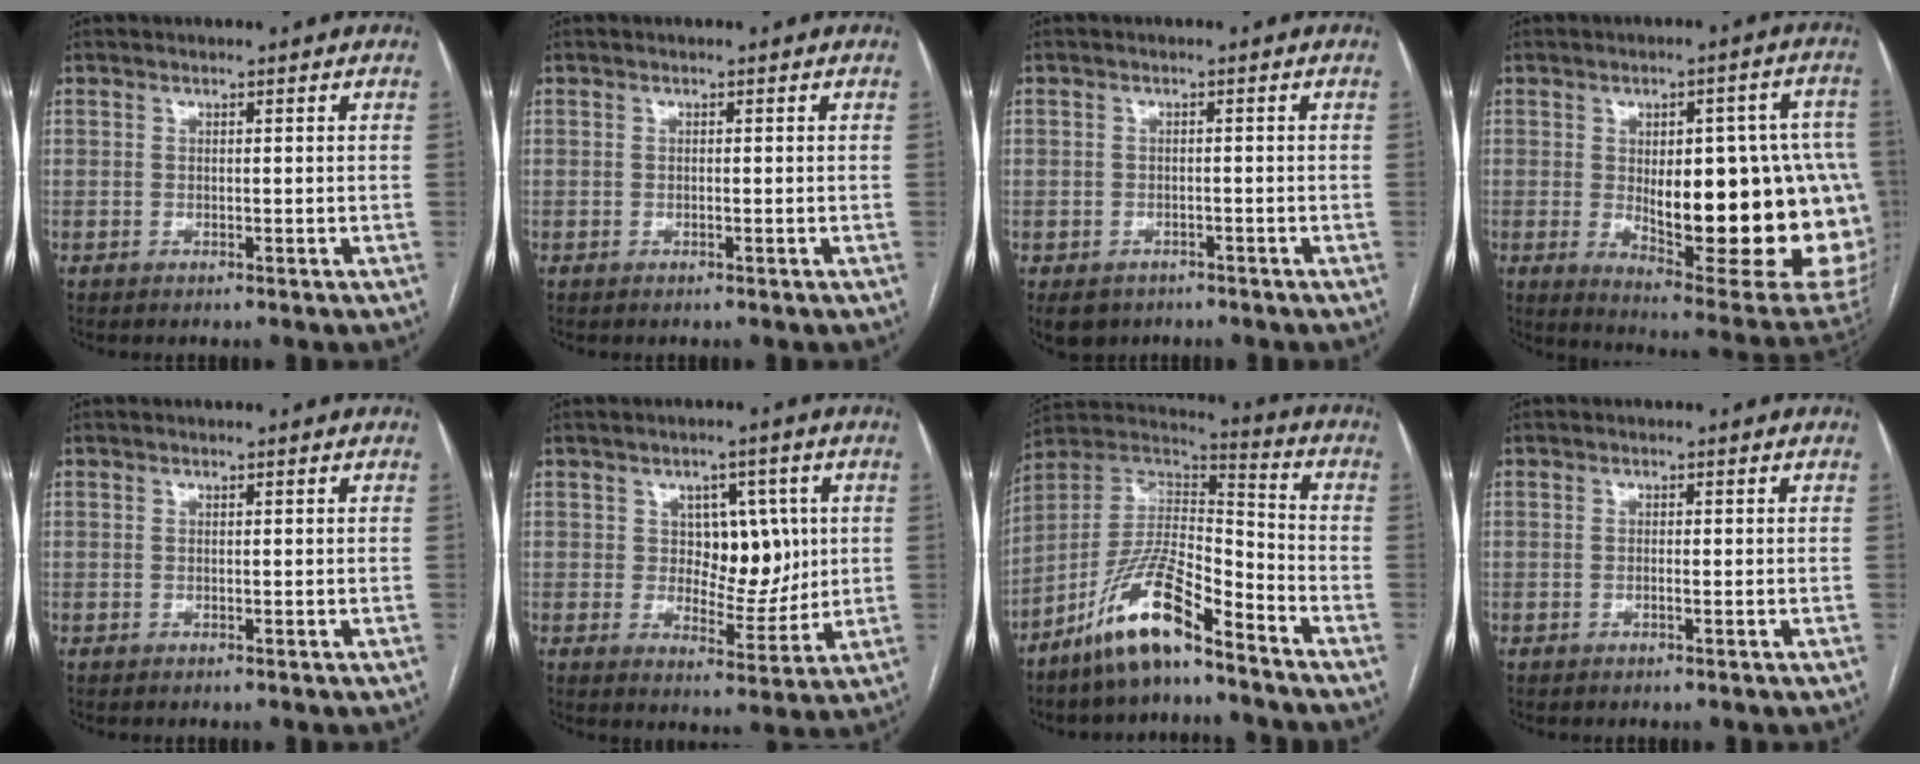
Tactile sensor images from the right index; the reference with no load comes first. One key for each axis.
{"total": 0.0}
{"total": 4.9, "fx": -3.2, "fy": 3.6, "fz": 0.9, "tx": -0.007, "ty": 0.004, "tz": -0.045}
{"total": 26.4, "fx": -1.9, "fy": 8.2, "fz": 25.0, "tx": -0.250, "ty": 0.014, "tz": 0.005}
{"total": 0.0}
{"total": 7.8, "fx": 1.5, "fy": 4.7, "fz": 6.0, "tx": -0.073, "ty": 0.010, "tz": 0.031}
{"total": 14.1, "fx": -9.9, "fy": 3.0, "fz": 9.5, "tx": -0.186, "ty": 0.015, "tz": -0.183}
{"total": 0.6, "fx": -0.1, "fy": 0.1, "fz": 0.6, "tx": -0.011, "ty": 0.000, "tz": -0.002}